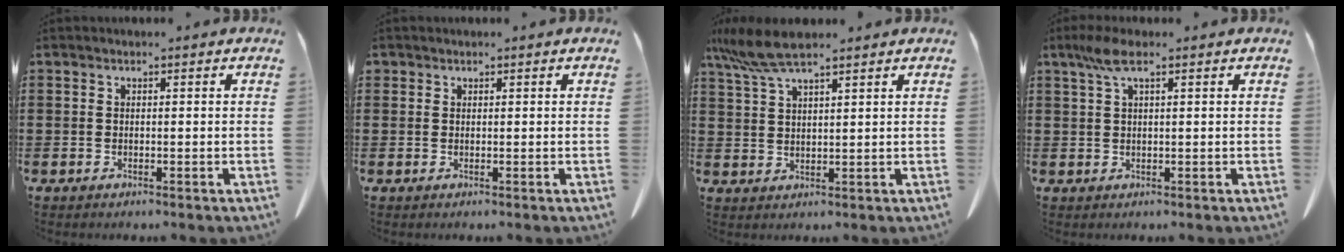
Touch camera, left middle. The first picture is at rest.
{"total": 0.5, "force": [0.4, 0.4, 0.0], "torque": [-0.001, 0.002, 0.008]}
{"total": 7.1, "force": [5.3, 1.2, 4.5], "torque": [-0.107, -0.007, 0.096]}
{"total": 4.1, "force": [1.9, 1.1, 3.4], "torque": [-0.073, 0.007, 0.032]}